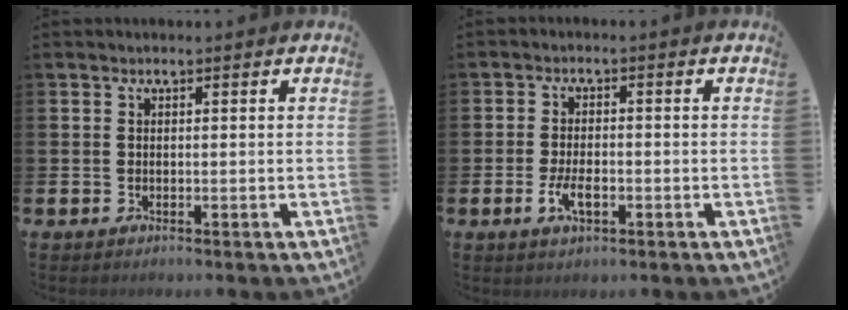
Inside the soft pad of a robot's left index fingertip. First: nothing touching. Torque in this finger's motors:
{"motor_torque": [0.37, 0.07, 0.13, 0.11]}